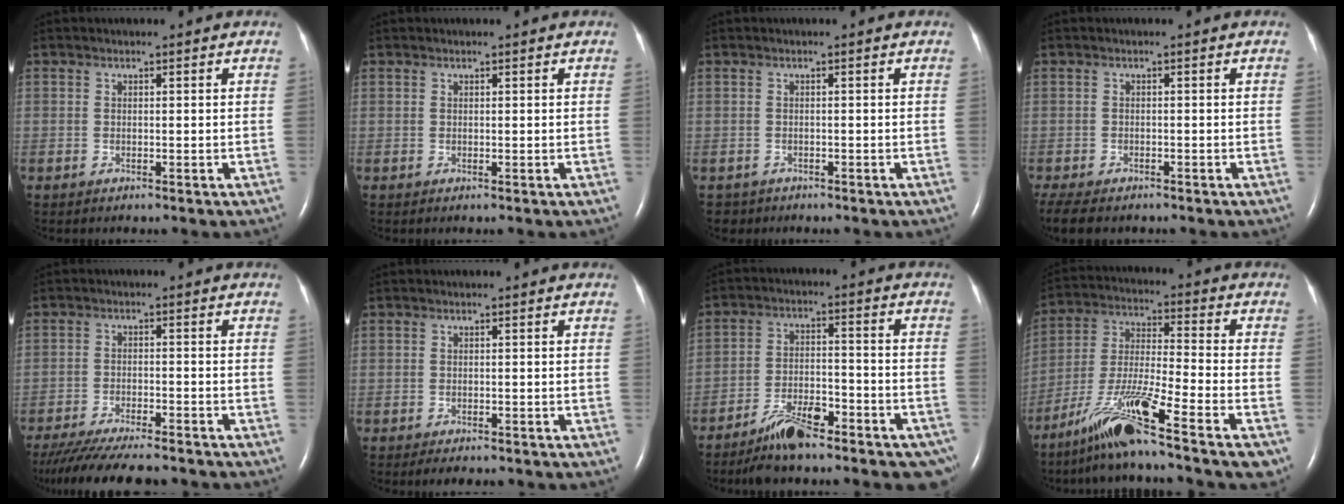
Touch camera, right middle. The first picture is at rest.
{"total": 0.0}
{"total": 1.5, "force": [-1.1, 0.9, -0.3], "torque": [-0.005, 0.001, -0.018]}
{"total": 7.8, "force": [-6.2, 3.1, 3.7], "torque": [-0.078, -0.011, -0.091]}
{"total": 14.9, "force": [-13.1, 1.9, 6.8], "torque": [-0.118, -0.032, -0.193]}
{"total": 2.6, "force": [-2.1, 0.8, 1.2], "torque": [-0.016, -0.005, -0.023]}
{"total": 11.3, "force": [-8.8, 2.8, 6.5], "torque": [-0.094, 0.007, -0.146]}
{"total": 15.4, "force": [-10.4, -0.4, 11.3], "torque": [-0.231, -0.031, -0.190]}